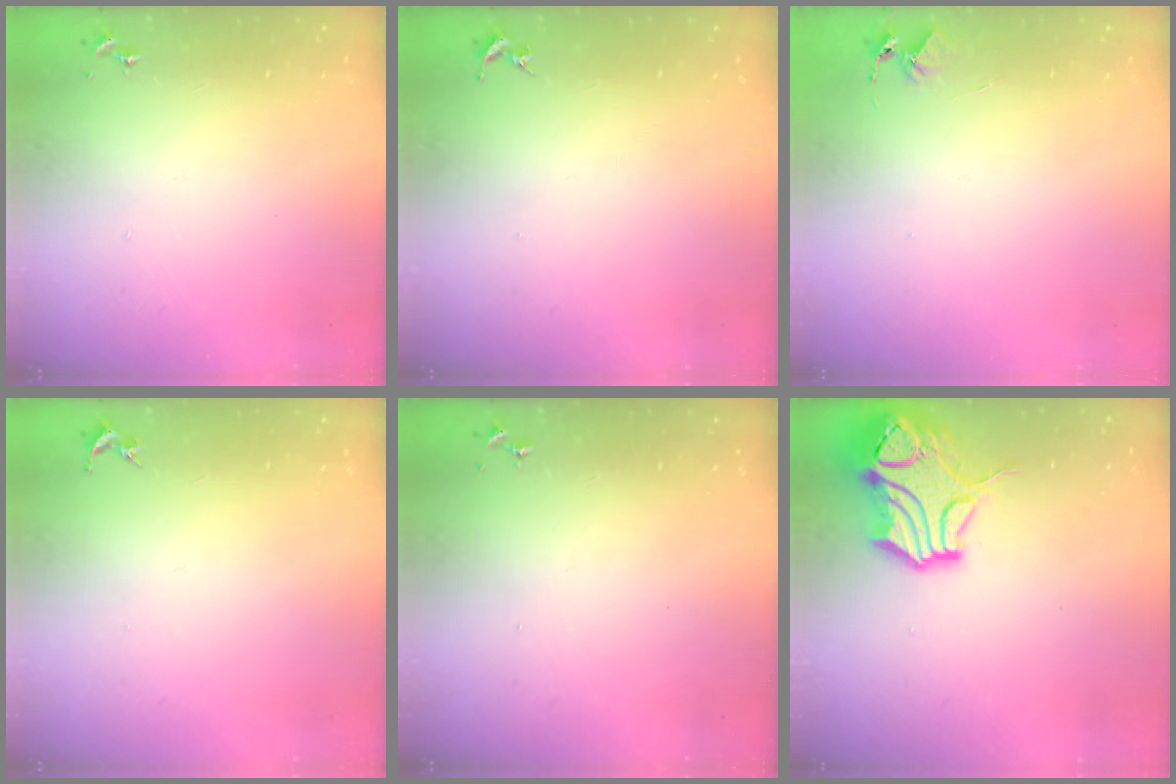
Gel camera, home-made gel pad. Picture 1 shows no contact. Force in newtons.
{"total": 0.0}
{"total": 4.9, "press": 4.9, "slide": 0.3}
{"total": 0.0}
{"total": 0.0}
{"total": 15.2, "press": 15.0, "slide": 2.4}